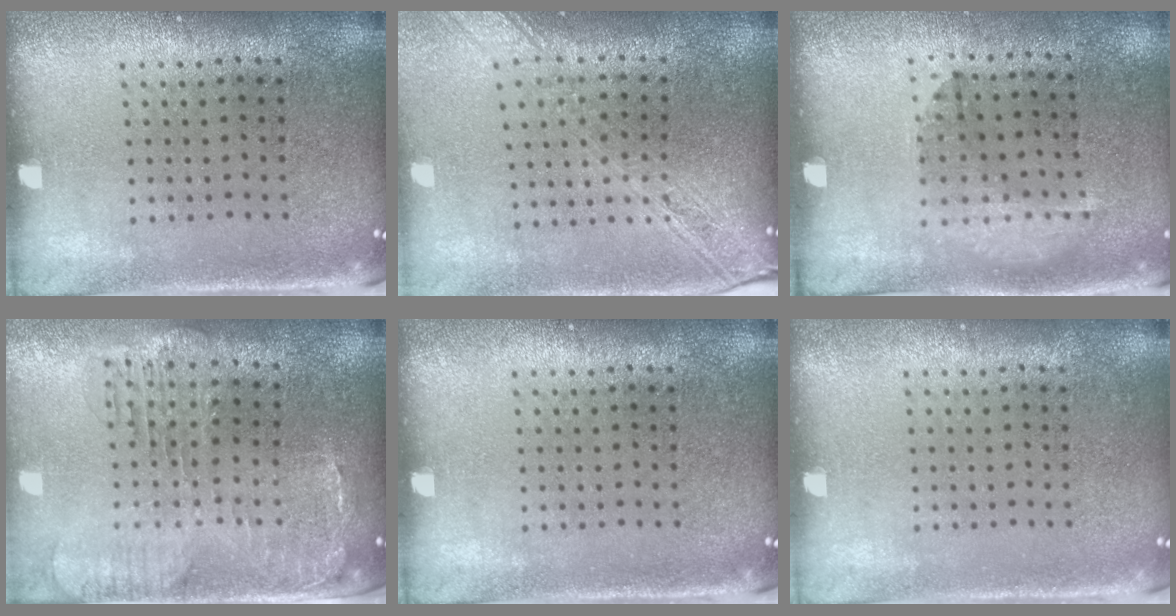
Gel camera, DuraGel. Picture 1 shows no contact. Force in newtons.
{"total": 2.0, "press": 1.8, "slide": 1.0}
{"total": 1.3, "press": 0.9, "slide": 0.9}
{"total": 1.5, "press": 1.4, "slide": 0.4}
{"total": 0.0}
{"total": 0.0}